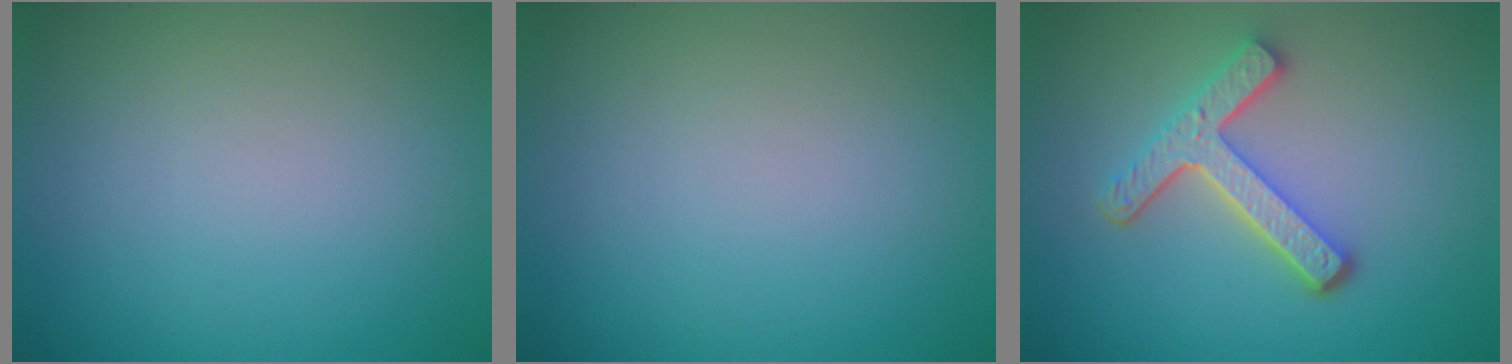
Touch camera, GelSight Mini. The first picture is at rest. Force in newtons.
{"total": 0.0}
{"total": 4.5, "press": 3.4, "slide": 3.0}